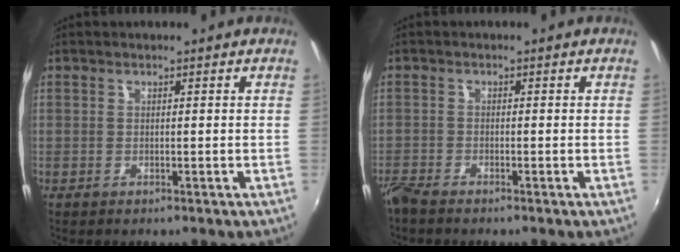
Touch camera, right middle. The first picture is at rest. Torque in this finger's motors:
{"motor_torque": [1.11, -1.03, 0.73, 0.21]}